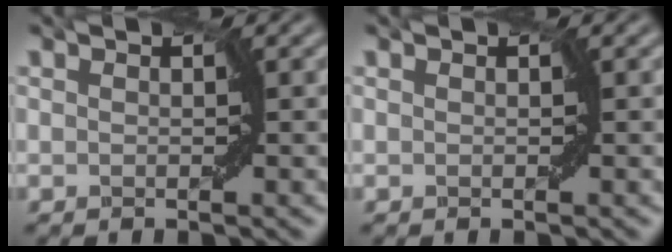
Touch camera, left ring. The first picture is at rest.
{"total": 0.0}